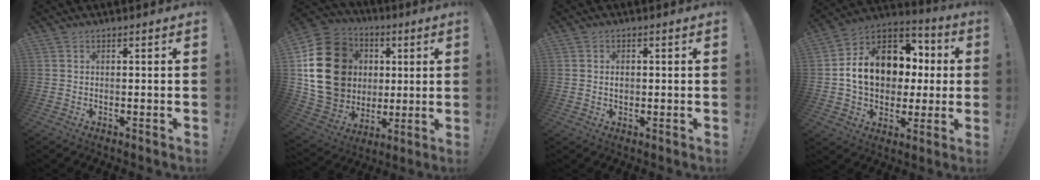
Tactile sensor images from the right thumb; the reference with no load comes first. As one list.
[{"total": 24.2, "force": [3.7, 20.2, 12.9], "torque": [-0.221, 0.001, 0.108]}, {"total": 1.5, "force": [0.1, 1.2, 0.9], "torque": [-0.002, -0.002, -0.002]}, {"total": 17.8, "force": [2.2, 13.6, 11.2], "torque": [-0.171, 0.009, 0.059]}]